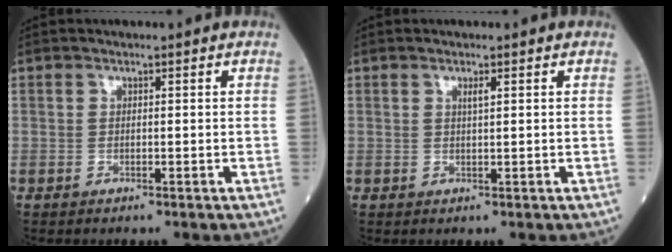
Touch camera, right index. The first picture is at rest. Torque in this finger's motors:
{"motor_torque": [-0.03, 0.02, -0.01, 0.00]}